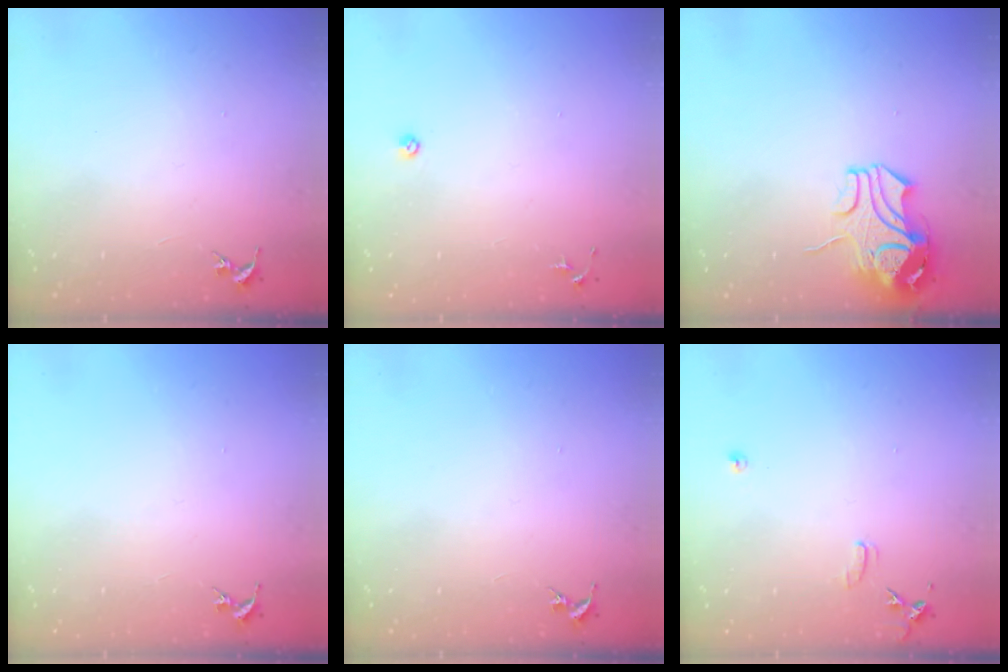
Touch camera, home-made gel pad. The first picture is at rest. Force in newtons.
{"total": 3.4, "press": 3.3, "slide": 0.7}
{"total": 10.5, "press": 10.4, "slide": 1.1}
{"total": 0.0}
{"total": 0.0}
{"total": 7.0, "press": 7.0, "slide": 0.6}